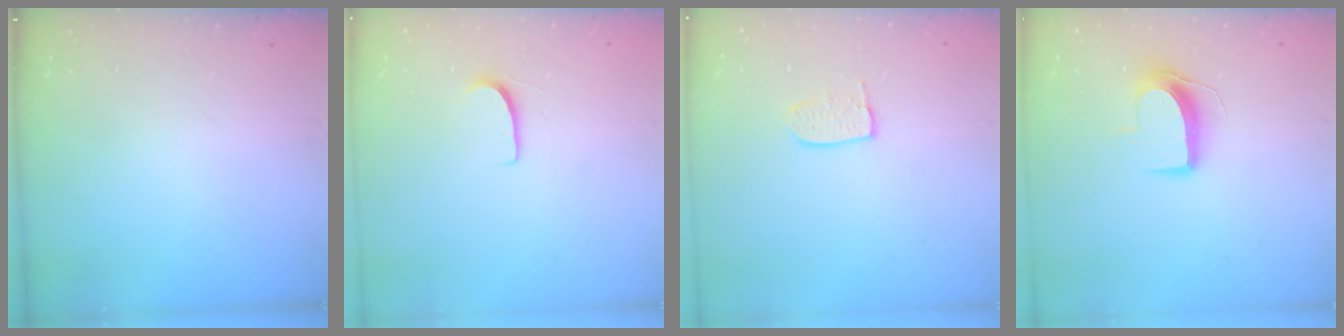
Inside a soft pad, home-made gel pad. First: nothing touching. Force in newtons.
{"total": 5.4, "press": 5.3, "slide": 0.5}
{"total": 6.3, "press": 6.3, "slide": 0.4}
{"total": 9.5, "press": 9.5, "slide": 0.3}